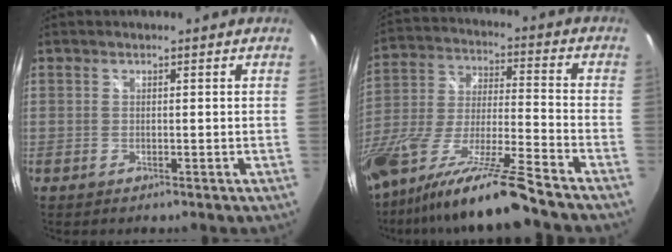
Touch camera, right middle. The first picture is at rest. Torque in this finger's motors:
{"motor_torque": [1.40, -0.74, 0.83, 0.21]}